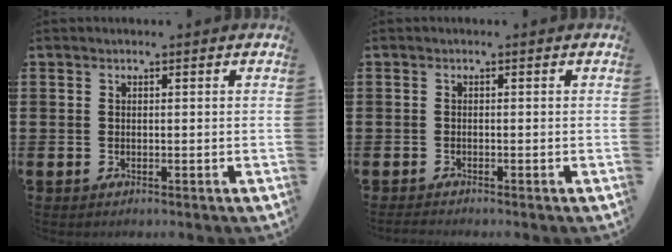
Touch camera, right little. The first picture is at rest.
{"total": 0.7, "force": [-0.6, 0.0, 0.3], "torque": [-0.004, -0.002, -0.012]}